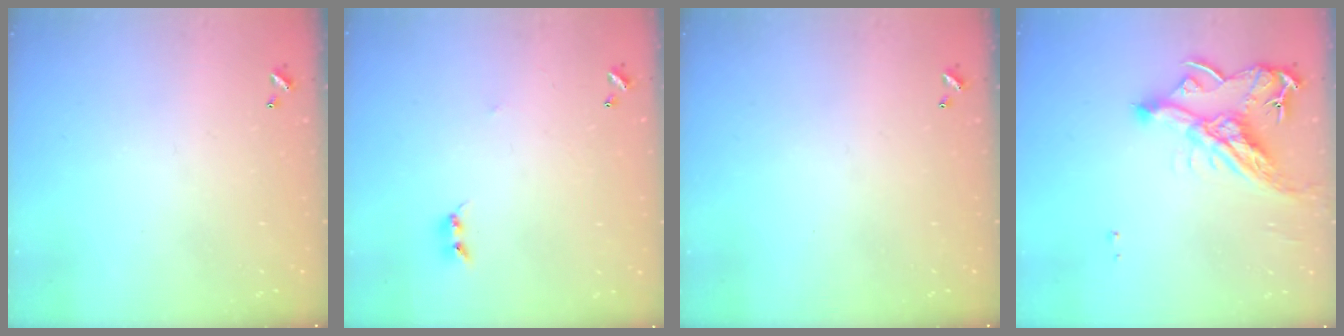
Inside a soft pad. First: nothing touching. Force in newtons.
{"total": 2.7, "press": 2.7, "slide": 0.3}
{"total": 0.0}
{"total": 11.7, "press": 11.6, "slide": 1.6}